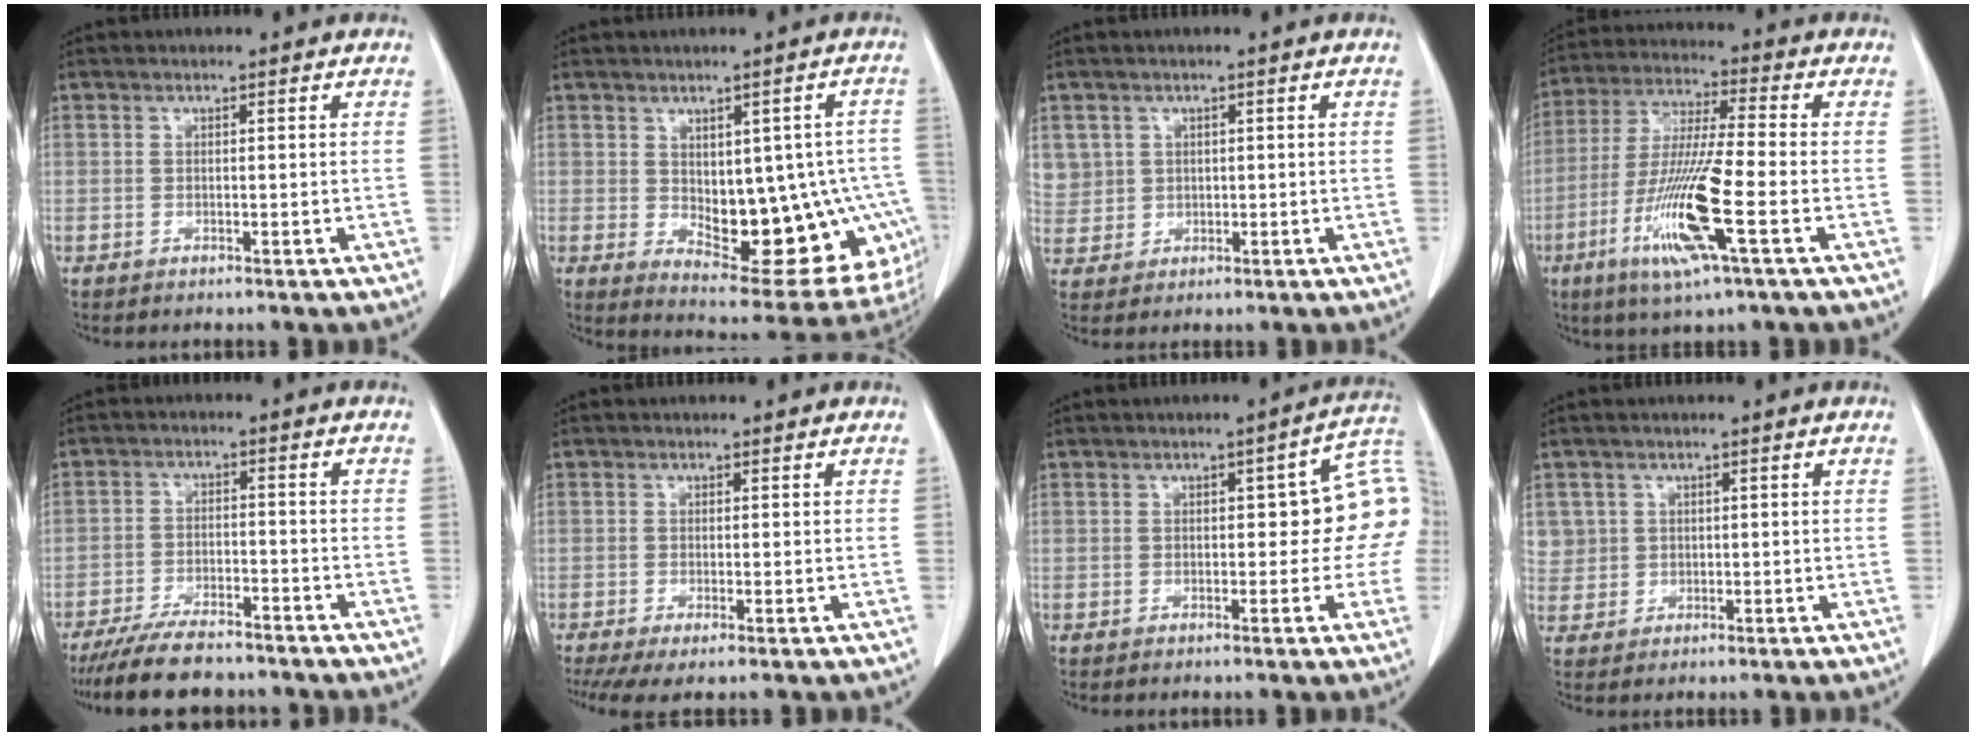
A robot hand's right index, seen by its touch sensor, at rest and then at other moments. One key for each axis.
{"total": 16.7, "fx": -1.9, "fy": 8.8, "fz": 14.1, "tx": -0.136, "ty": 0.012, "tz": 0.003}
{"total": 4.7, "fx": 1.7, "fy": 4.4, "fz": -0.1, "tx": 0.012, "ty": 0.007, "tz": 0.043}
{"total": 14.2, "fx": -5.0, "fy": 0.3, "fz": 13.3, "tx": -0.272, "ty": -0.021, "tz": -0.095}
{"total": 9.7, "fx": -8.4, "fy": 2.7, "fz": 4.1, "tx": -0.070, "ty": -0.015, "tz": -0.137}
{"total": 4.5, "fx": -2.4, "fy": 1.4, "fz": 3.5, "tx": -0.067, "ty": -0.011, "tz": -0.041}
{"total": 9.4, "fx": 0.7, "fy": 3.7, "fz": 8.6, "tx": -0.097, "ty": 0.037, "tz": 0.006}
{"total": 3.4, "fx": 1.1, "fy": 3.2, "fz": -0.2, "tx": 0.025, "ty": 0.006, "tz": 0.024}